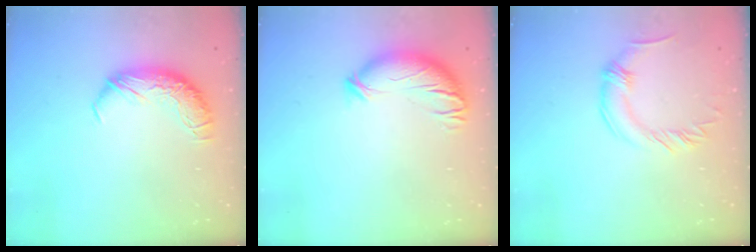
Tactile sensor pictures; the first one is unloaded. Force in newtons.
{"total": 3.7, "press": 2.9, "slide": 2.3}
{"total": 0.0}